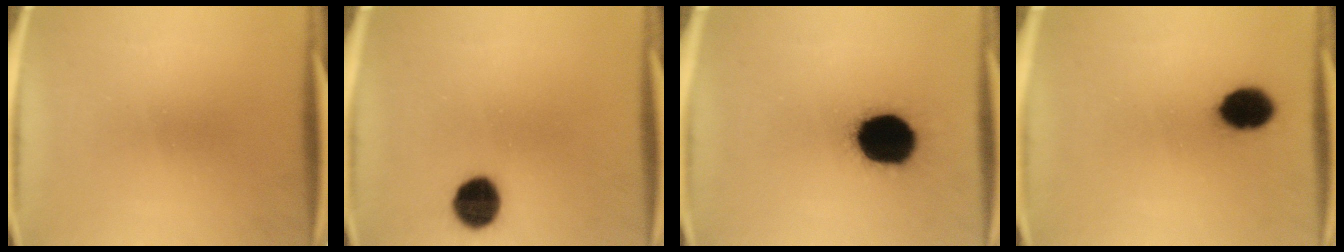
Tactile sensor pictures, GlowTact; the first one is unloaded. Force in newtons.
{"total": 8.9}
{"total": 17.8}
{"total": 8.6}